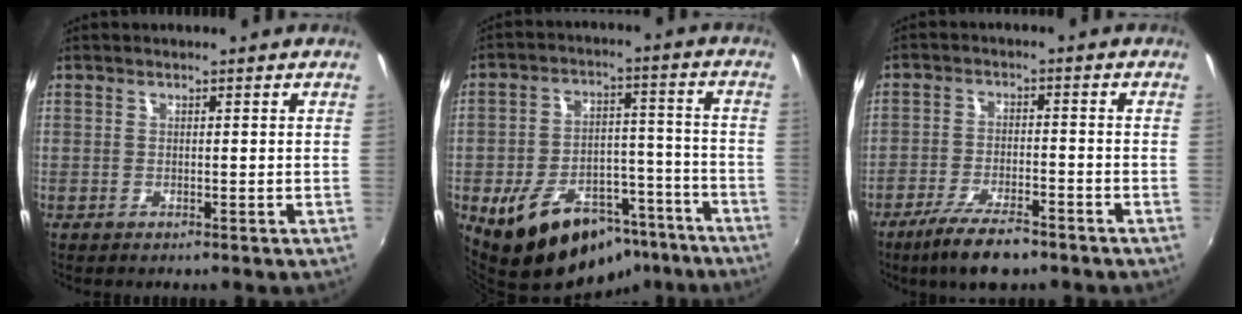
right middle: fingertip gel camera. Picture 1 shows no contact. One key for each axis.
{"total": 18.0, "fx": -12.2, "fy": 9.6, "fz": 9.1, "tx": -0.160, "ty": 0.026, "tz": -0.156}
{"total": 9.2, "fx": -6.9, "fy": 2.5, "fz": 5.6, "tx": -0.129, "ty": -0.019, "tz": -0.121}